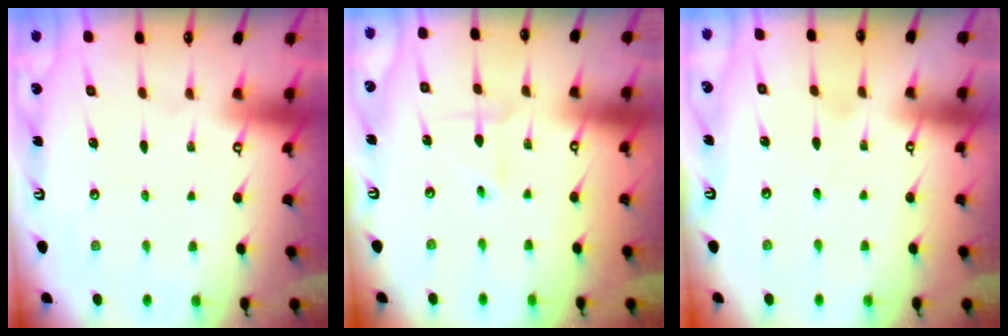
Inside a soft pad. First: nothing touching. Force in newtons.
{"total": 2.5, "press": 2.4, "slide": 0.6}
{"total": 2.0, "press": 2.0, "slide": 0.2}